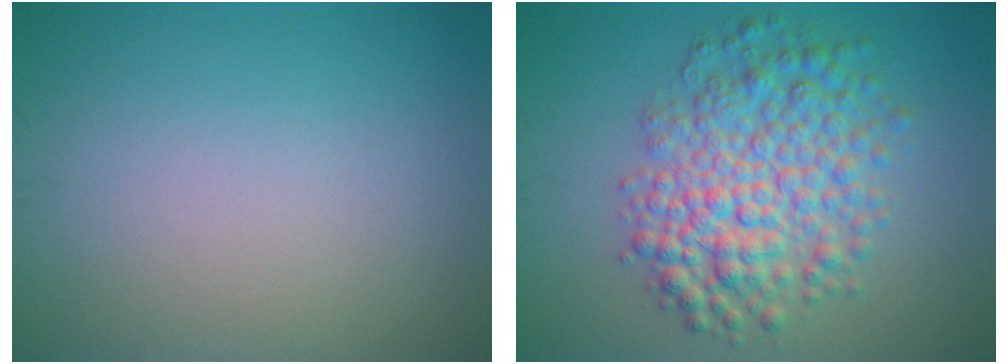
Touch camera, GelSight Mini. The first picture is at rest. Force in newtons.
{"total": 7.0, "press": 7.0, "slide": 0.2}